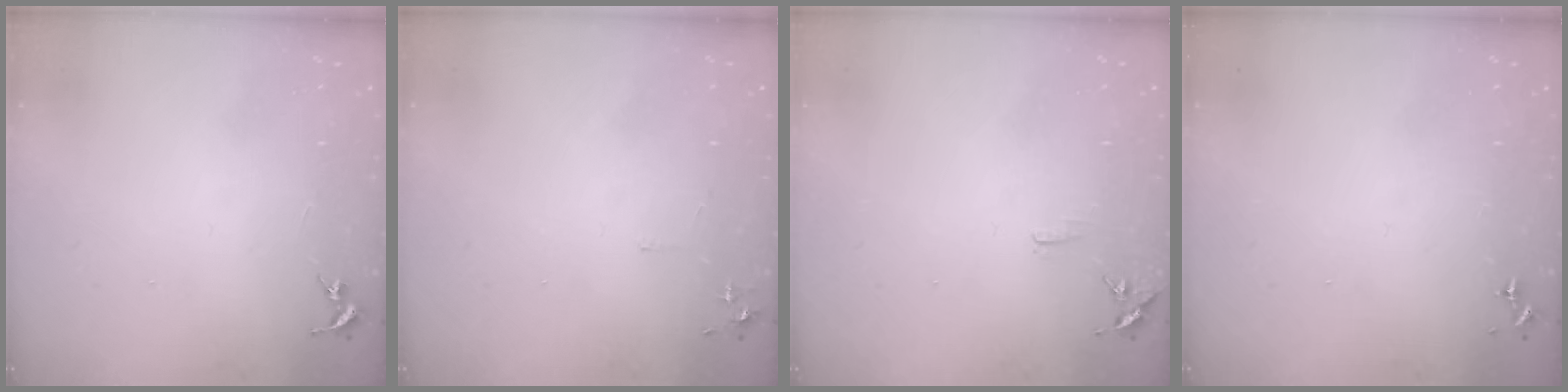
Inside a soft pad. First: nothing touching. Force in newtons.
{"total": 5.2, "press": 5.1, "slide": 0.7}
{"total": 6.8, "press": 6.7, "slide": 0.7}
{"total": 0.0}